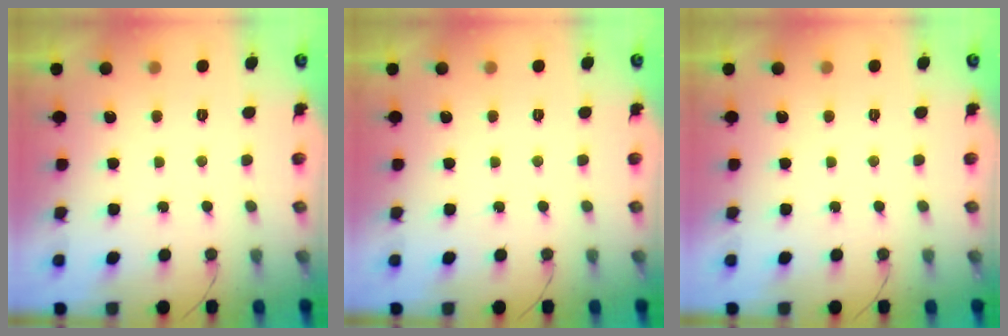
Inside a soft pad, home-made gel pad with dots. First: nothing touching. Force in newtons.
{"total": 0.0}
{"total": 1.8, "press": 1.8, "slide": 0.0}